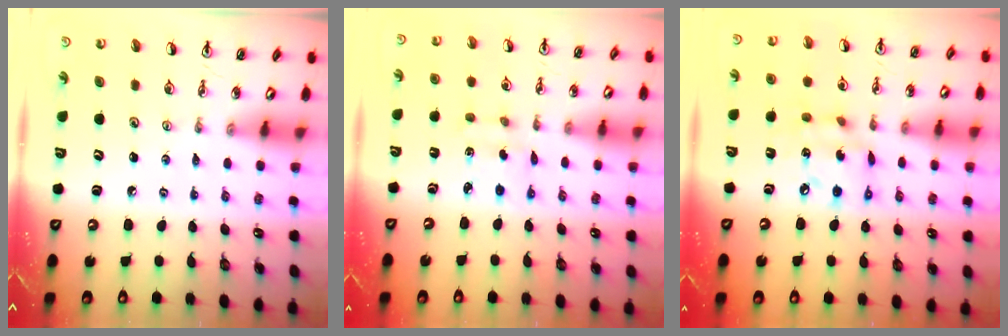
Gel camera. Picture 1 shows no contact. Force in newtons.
{"total": 2.3, "press": 2.3, "slide": 0.2}
{"total": 10.8, "press": 10.8, "slide": 1.1}